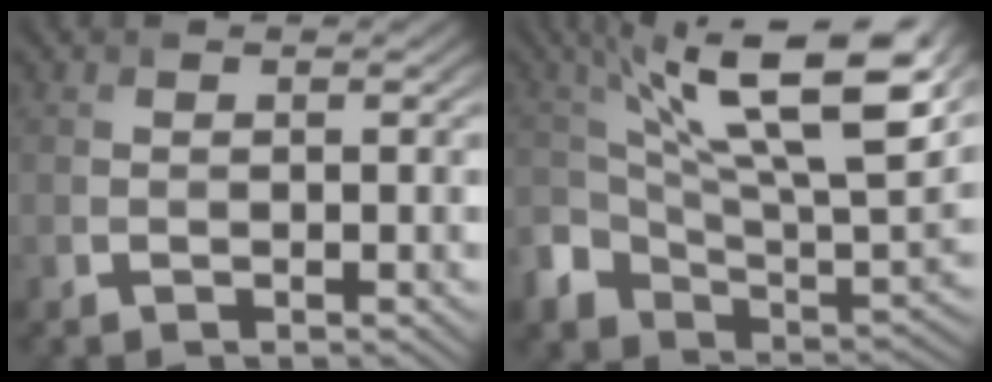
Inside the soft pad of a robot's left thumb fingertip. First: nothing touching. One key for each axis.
{"total": 15.8, "fx": 5.7, "fy": 8.1, "fz": 12.3, "tx": -0.241, "ty": -0.008, "tz": 0.101}